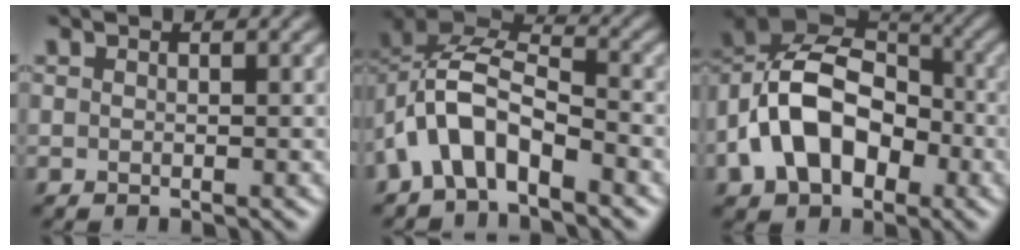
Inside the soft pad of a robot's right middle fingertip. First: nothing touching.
{"total": 7.8, "force": [-3.2, 4.1, 5.8], "torque": [-0.118, 0.010, -0.074]}
{"total": 11.2, "force": [-2.8, 7.4, 8.0], "torque": [-0.145, 0.016, -0.057]}